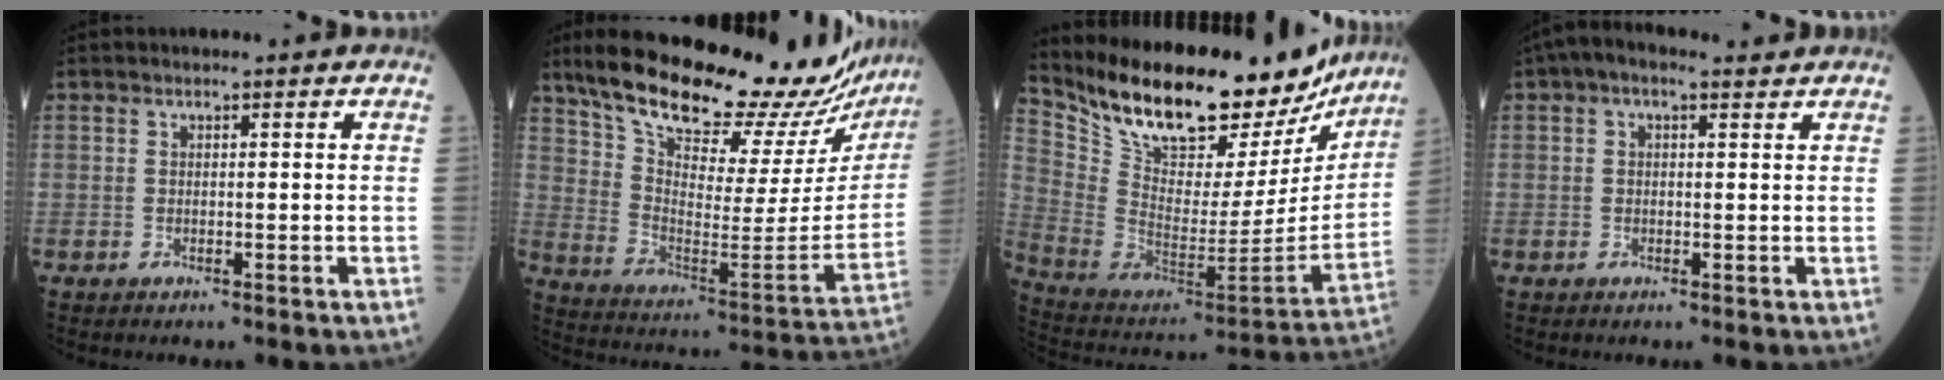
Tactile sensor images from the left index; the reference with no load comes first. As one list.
[{"total": 30.5, "force": [26.9, 6.2, 13.0], "torque": [-0.219, -0.072, 0.365]}, {"total": 27.8, "force": [23.4, 8.4, 12.4], "torque": [-0.214, -0.021, 0.353]}, {"total": 3.9, "force": [2.5, 1.7, 2.5], "torque": [-0.054, 0.031, 0.040]}]